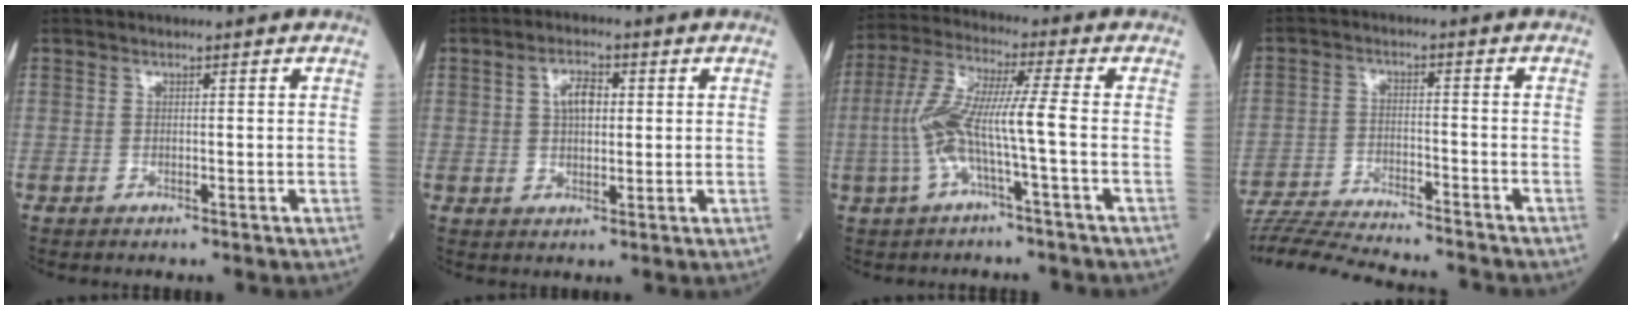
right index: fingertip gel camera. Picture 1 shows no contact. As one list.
[{"total": 4.4, "force": [1.1, 2.2, 3.7], "torque": [-0.068, 0.009, 0.019]}, {"total": 9.4, "force": [-2.1, 0.1, 9.2], "torque": [-0.201, 0.023, -0.045]}, {"total": 16.2, "force": [-15.2, 0.4, 5.6], "torque": [-0.103, -0.015, -0.240]}]